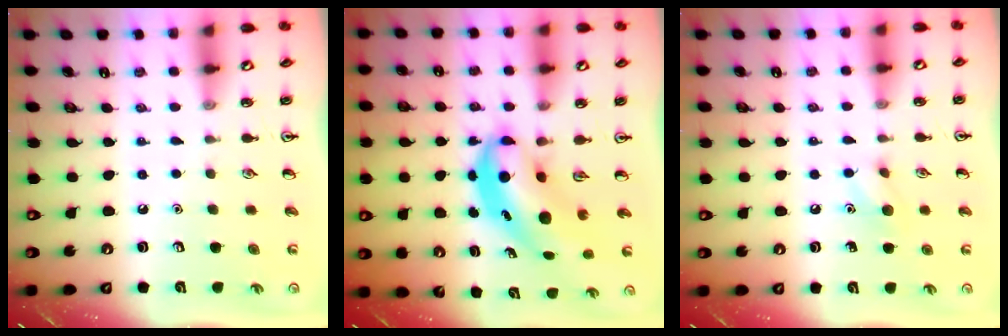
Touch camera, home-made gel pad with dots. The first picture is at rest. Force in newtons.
{"total": 6.2, "press": 6.0, "slide": 1.6}
{"total": 6.7, "press": 6.6, "slide": 1.5}